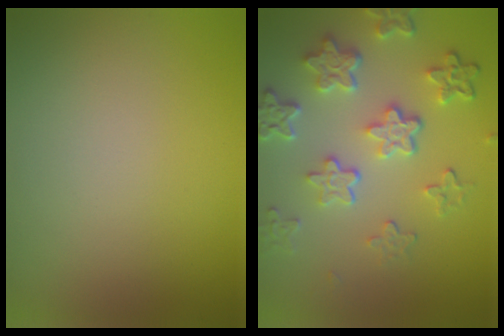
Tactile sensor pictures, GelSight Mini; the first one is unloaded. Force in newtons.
{"total": 5.9, "press": 4.5, "slide": 3.9}